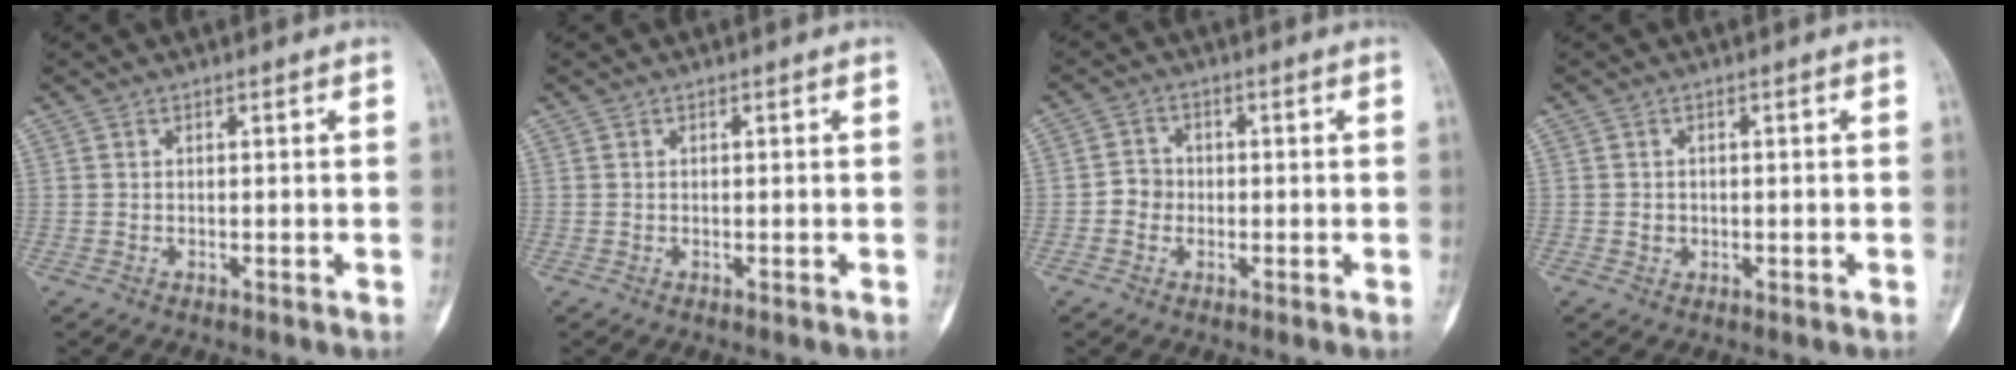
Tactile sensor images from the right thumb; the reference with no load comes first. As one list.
[{"total": 0.0}, {"total": 3.3, "force": [-0.7, 3.0, 1.0], "torque": [0.003, 0.009, -0.021]}, {"total": 1.1, "force": [-0.1, 1.0, 0.3], "torque": [0.003, 0.004, -0.001]}]